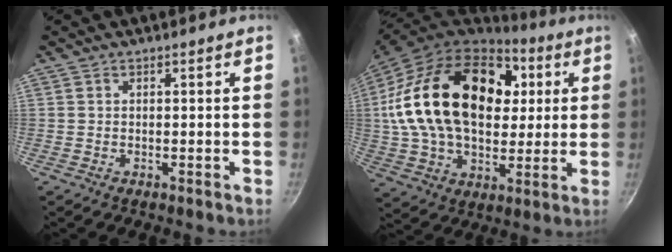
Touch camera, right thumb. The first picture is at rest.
{"total": 31.7, "force": [6.6, 20.8, 23.0], "torque": [-0.401, 0.019, 0.112]}